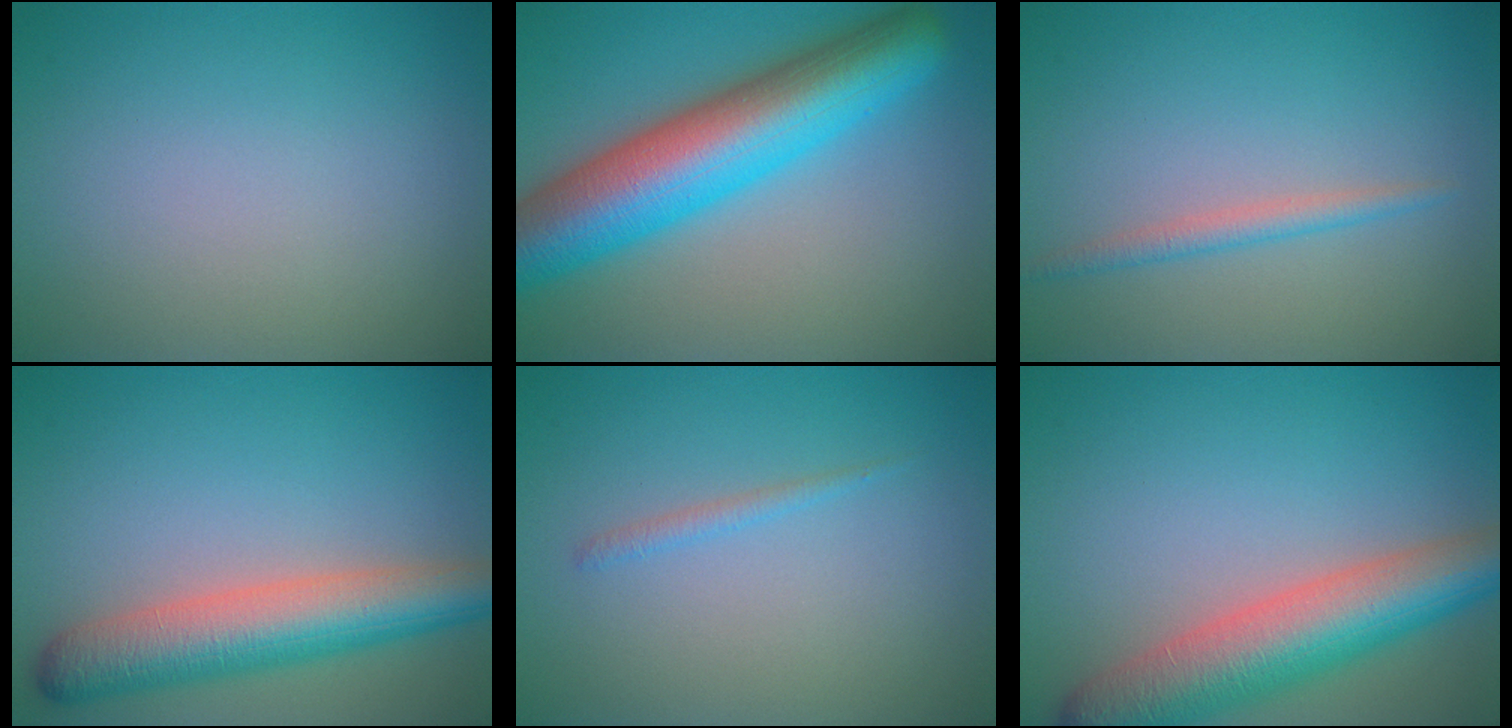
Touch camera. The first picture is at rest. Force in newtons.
{"total": 11.6, "press": 11.6, "slide": 0.4}
{"total": 1.7, "press": 1.7, "slide": 0.0}
{"total": 7.3, "press": 7.3, "slide": 0.2}
{"total": 0.9, "press": 0.9, "slide": 0.1}
{"total": 8.5, "press": 8.5, "slide": 0.4}